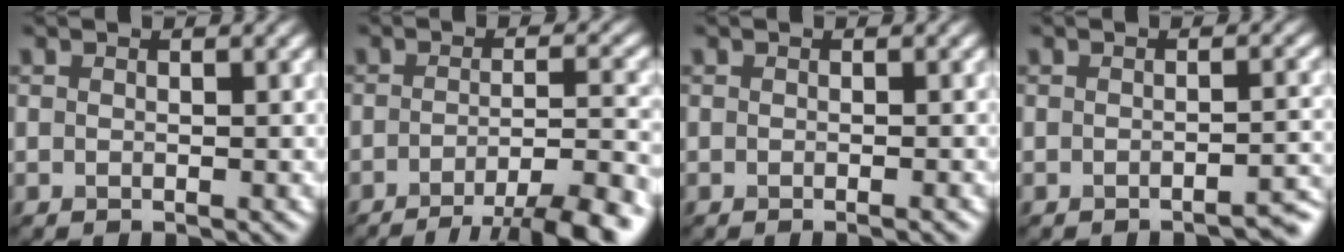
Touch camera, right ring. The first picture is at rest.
{"total": 8.1, "force": [-6.2, 0.8, 5.1], "torque": [-0.095, 0.011, -0.066]}
{"total": 0.7, "force": [-0.5, 0.2, 0.4], "torque": [-0.001, 0.000, -0.007]}
{"total": 3.1, "force": [-3.0, -0.6, 0.5], "torque": [-0.025, 0.004, -0.020]}